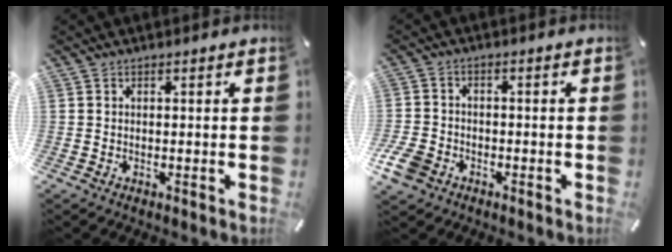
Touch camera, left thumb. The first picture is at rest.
{"total": 5.9, "force": [-3.0, 4.3, 2.7], "torque": [-0.072, 0.010, -0.059]}